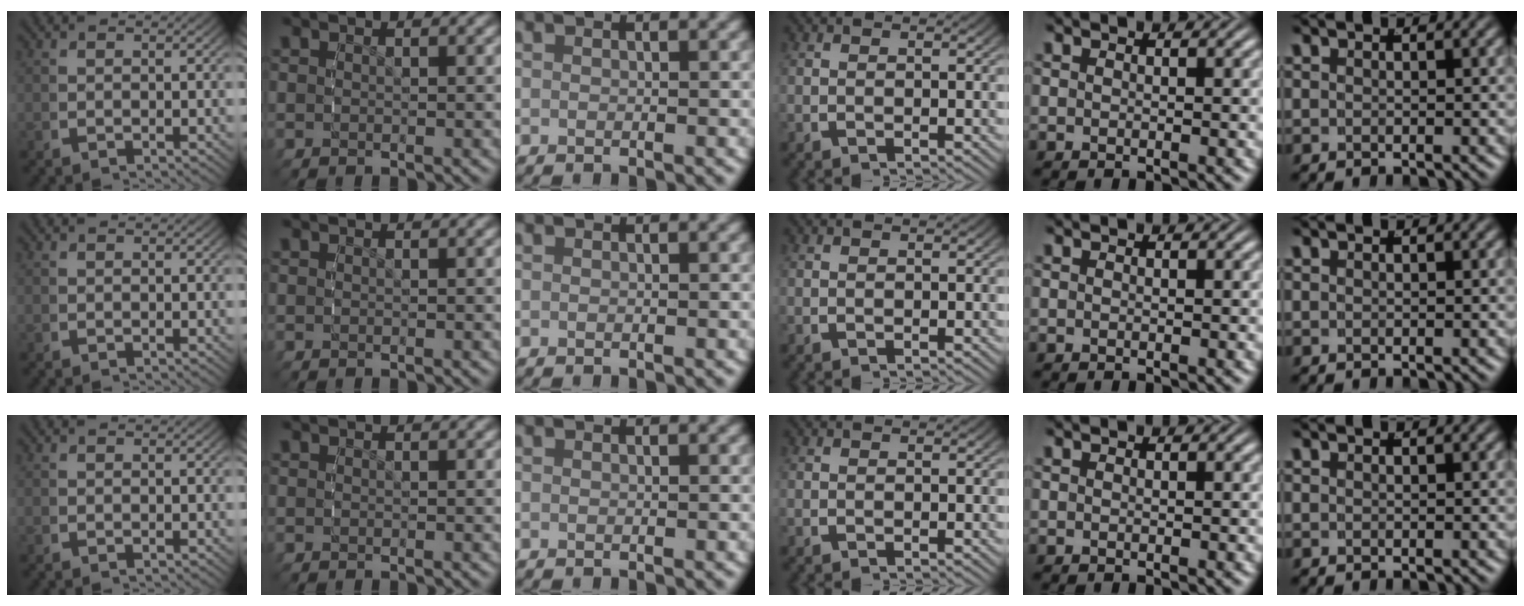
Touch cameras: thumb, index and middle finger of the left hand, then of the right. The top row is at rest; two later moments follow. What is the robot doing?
{"motion": "reach", "object": "scarf"}